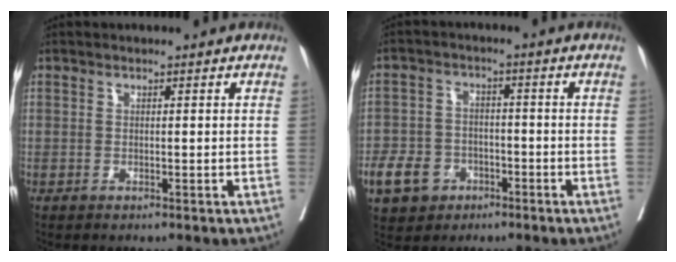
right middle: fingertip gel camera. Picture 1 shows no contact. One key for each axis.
{"total": 7.5, "fx": -3.7, "fy": 5.9, "fz": 2.9, "tx": -0.068, "ty": 0.006, "tz": -0.057}